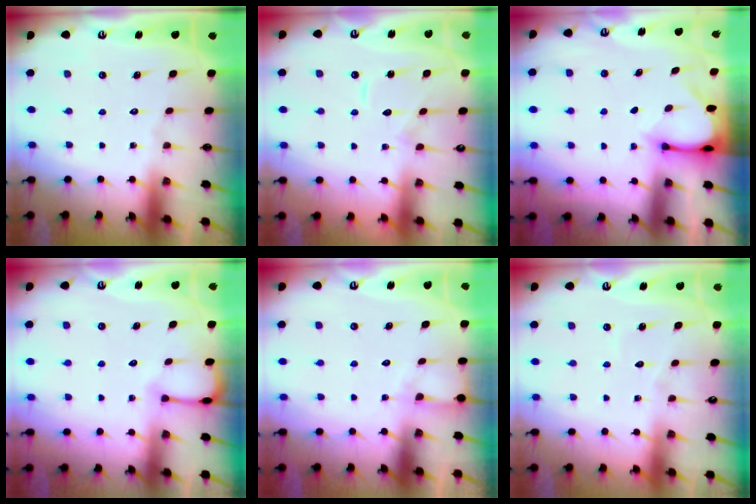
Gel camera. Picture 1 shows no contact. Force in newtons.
{"total": 7.8, "press": 7.7, "slide": 0.6}
{"total": 3.4, "press": 3.4, "slide": 0.3}
{"total": 3.5, "press": 3.5, "slide": 0.4}
{"total": 4.5, "press": 4.5, "slide": 0.5}
{"total": 2.6, "press": 2.6, "slide": 0.2}